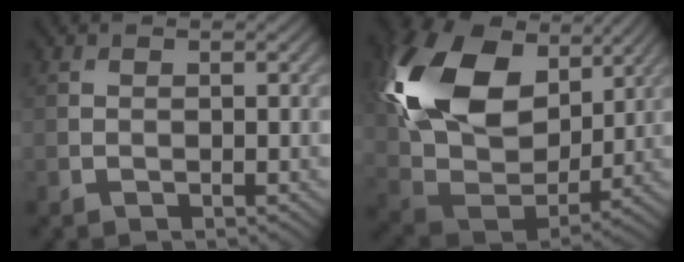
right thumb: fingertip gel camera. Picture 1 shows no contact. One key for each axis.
{"total": 18.3, "fx": 6.7, "fy": 12.2, "fz": 11.9, "tx": -0.284, "ty": 0.014, "tz": 0.133}